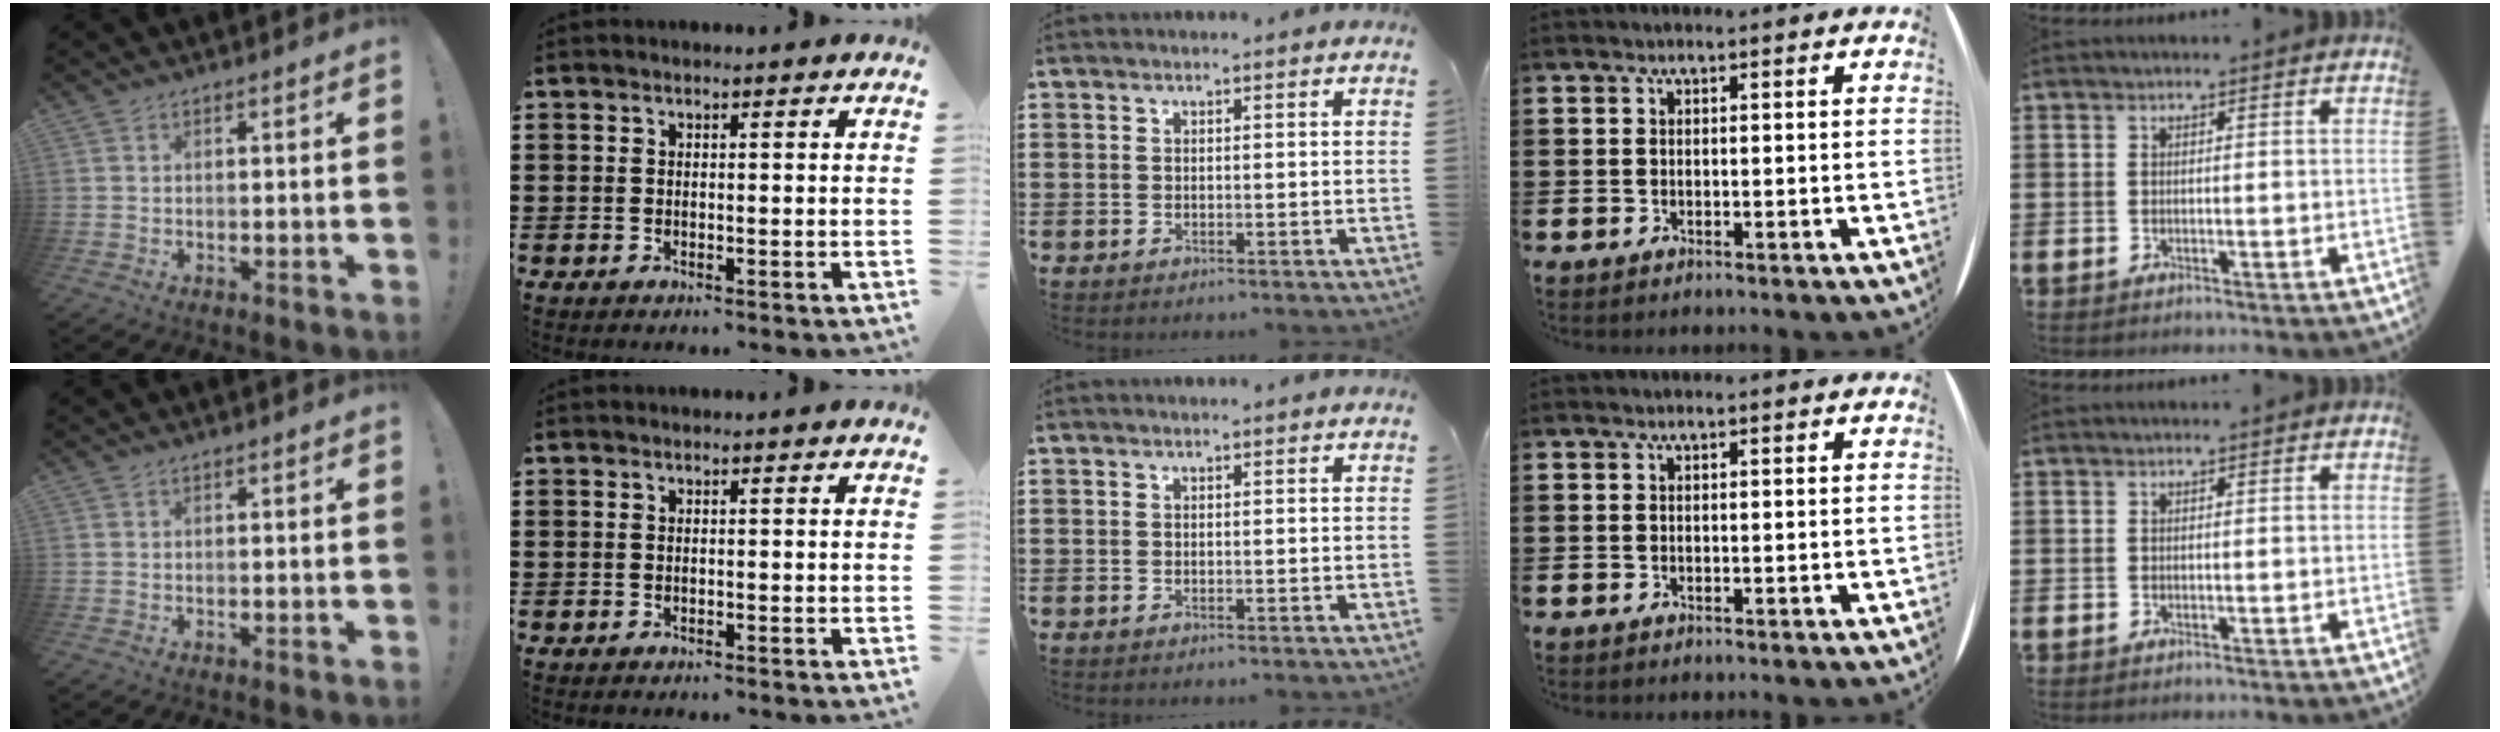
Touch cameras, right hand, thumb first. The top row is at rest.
{}